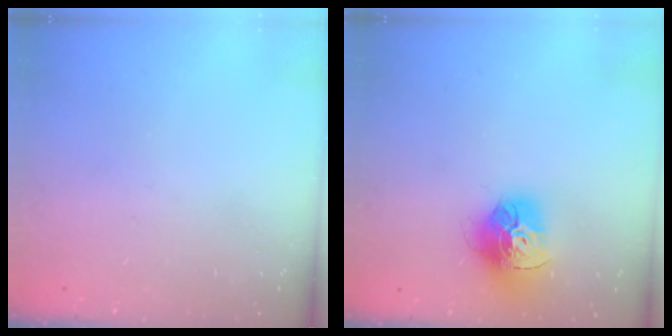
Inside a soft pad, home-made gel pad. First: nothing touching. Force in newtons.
{"total": 15.5, "press": 15.4, "slide": 1.7}